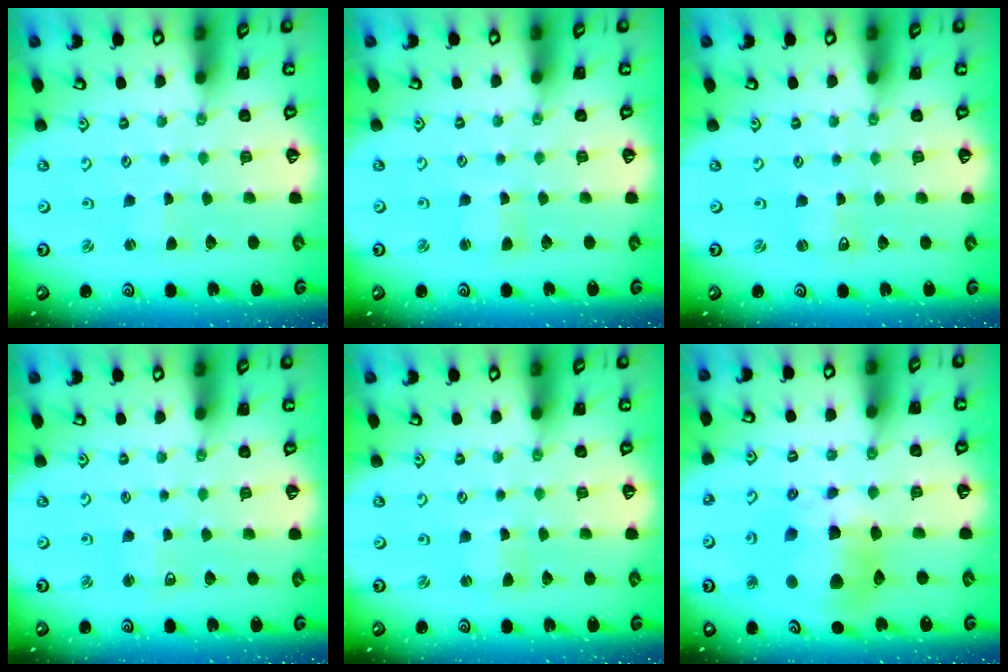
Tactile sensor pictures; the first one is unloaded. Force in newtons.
{"total": 1.5, "press": 1.5, "slide": 0.3}
{"total": 0.0}
{"total": 3.2, "press": 3.2, "slide": 0.6}
{"total": 0.8, "press": 0.8, "slide": 0.2}
{"total": 16.2, "press": 16.1, "slide": 1.8}